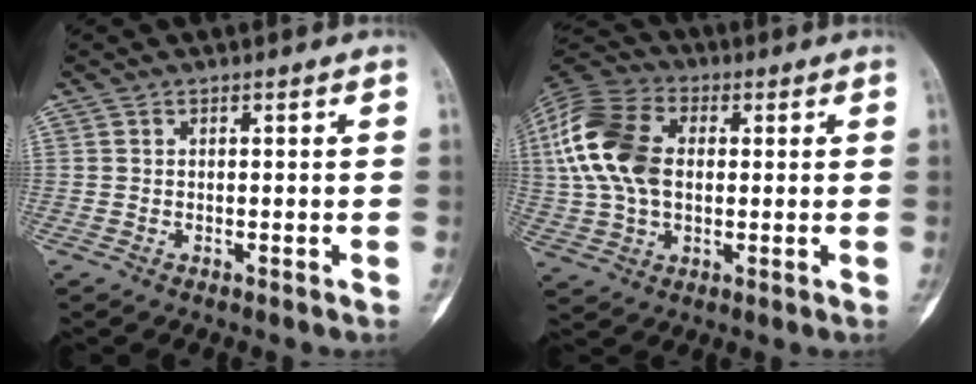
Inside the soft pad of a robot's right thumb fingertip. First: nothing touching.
{"total": 16.9, "force": [2.0, 11.1, 12.6], "torque": [-0.261, 0.017, 0.032]}